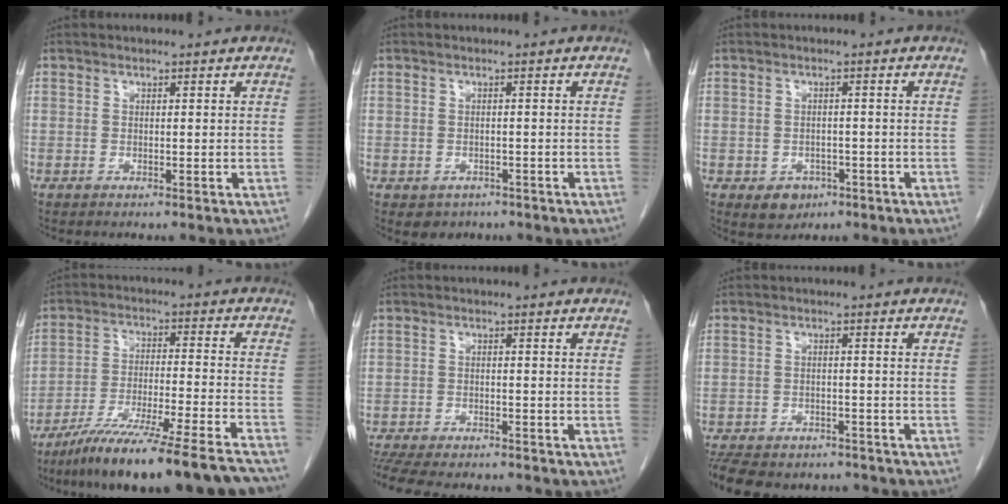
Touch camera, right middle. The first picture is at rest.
{"total": 2.8, "force": [-1.7, 2.2, 0.6], "torque": [-0.007, 0.005, -0.019]}
{"total": 3.6, "force": [-1.7, 2.8, 1.4], "torque": [-0.016, 0.004, -0.016]}
{"total": 19.4, "force": [-16.2, -0.5, 10.7], "torque": [-0.141, -0.031, -0.258]}
{"total": 12.5, "force": [-10.9, 3.2, 5.3], "torque": [-0.104, -0.011, -0.154]}
{"total": 14.3, "force": [-11.8, 6.3, 5.1], "torque": [-0.123, -0.003, -0.151]}